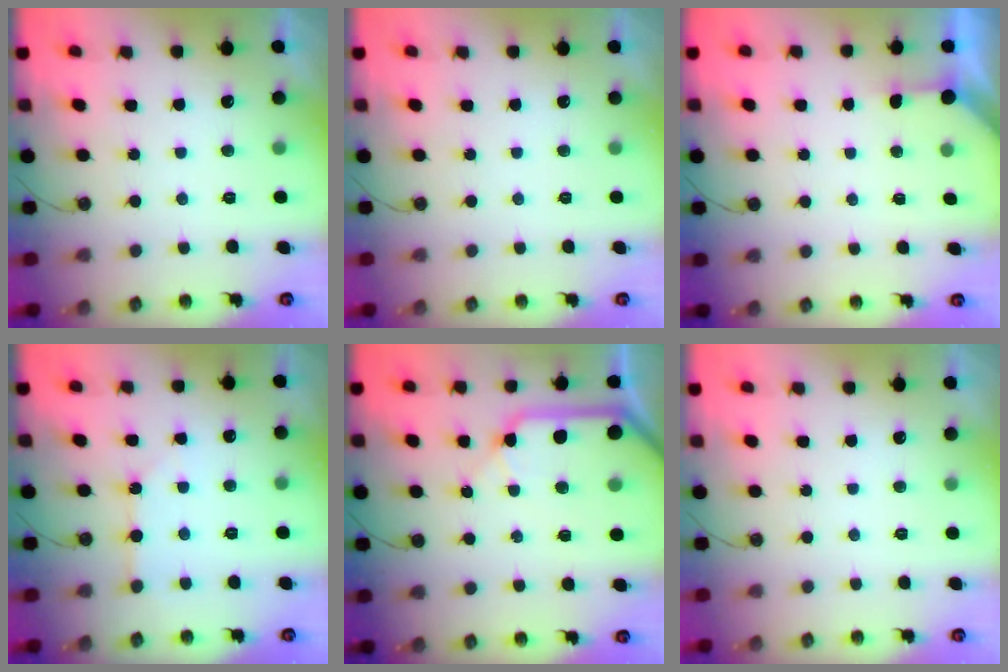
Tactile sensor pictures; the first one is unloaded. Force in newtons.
{"total": 0.0}
{"total": 2.3, "press": 2.3, "slide": 0.3}
{"total": 2.1, "press": 2.1, "slide": 0.3}
{"total": 12.5, "press": 12.3, "slide": 1.8}
{"total": 0.0}